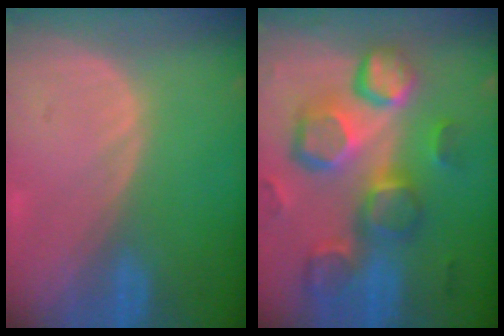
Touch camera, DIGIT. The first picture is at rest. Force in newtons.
{"total": 13.0, "press": 11.4, "slide": 6.3}